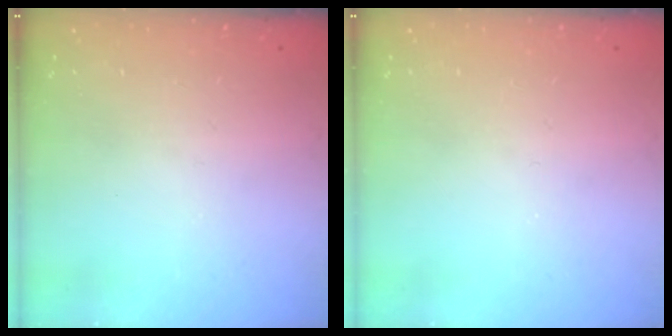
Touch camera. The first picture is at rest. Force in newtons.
{"total": 0.0}